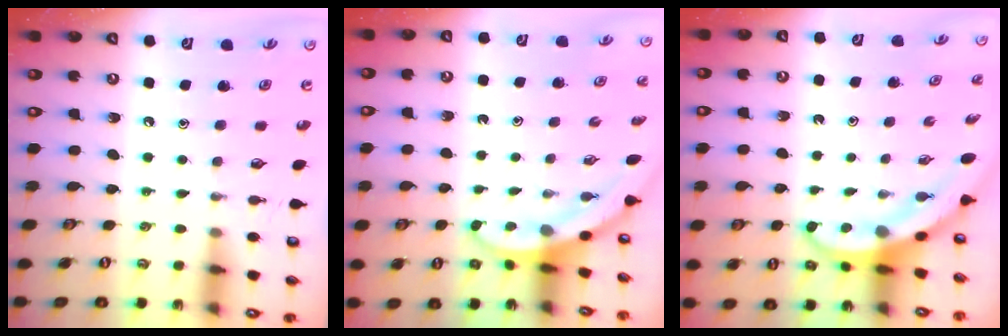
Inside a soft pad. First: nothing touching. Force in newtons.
{"total": 3.4, "press": 3.4, "slide": 0.1}
{"total": 4.7, "press": 4.7, "slide": 0.6}